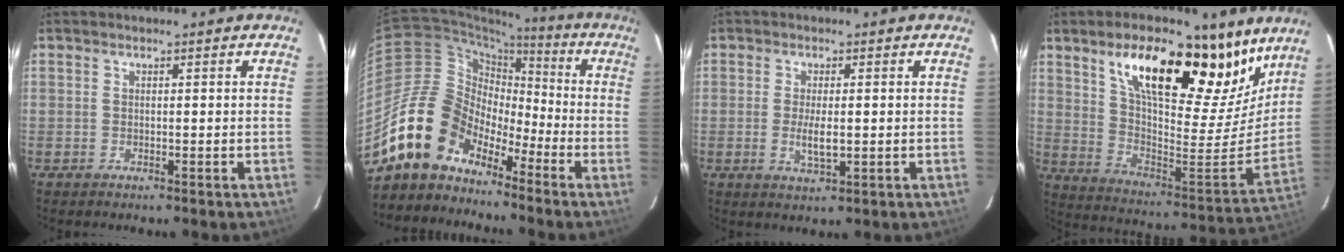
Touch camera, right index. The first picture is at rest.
{"total": 13.7, "force": [-10.2, 8.0, 4.3], "torque": [-0.088, 0.031, -0.198]}
{"total": 4.0, "force": [-0.4, 1.3, 3.8], "torque": [-0.074, -0.011, -0.006]}
{"total": 27.1, "force": [18.1, 10.2, 17.4], "torque": [-0.266, -0.002, 0.308]}